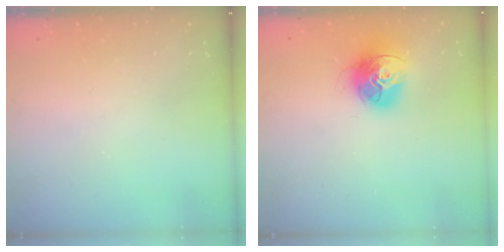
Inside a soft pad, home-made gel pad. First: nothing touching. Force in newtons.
{"total": 14.5, "press": 14.4, "slide": 1.4}